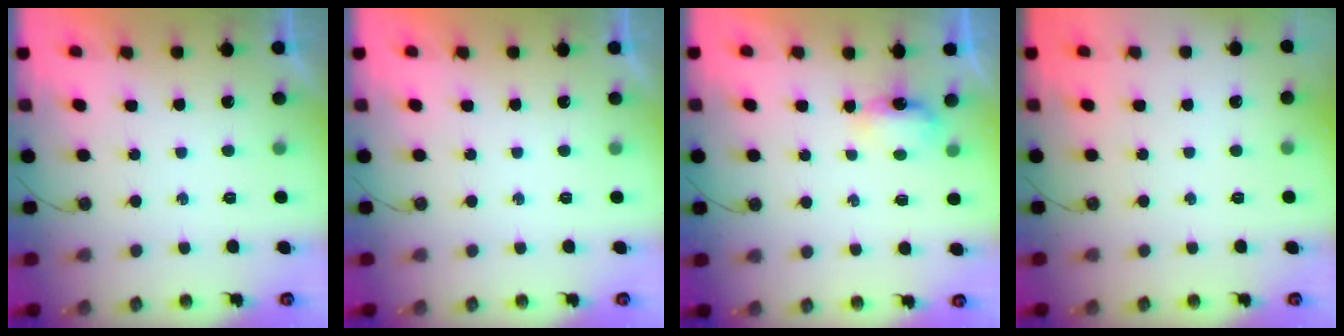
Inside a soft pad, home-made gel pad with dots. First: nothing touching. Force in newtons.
{"total": 0.0}
{"total": 3.7, "press": 3.7, "slide": 0.4}
{"total": 0.0}